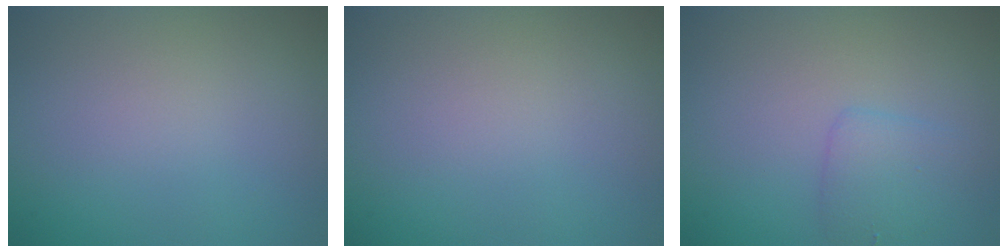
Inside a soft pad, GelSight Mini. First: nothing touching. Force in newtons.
{"total": 0.0}
{"total": 2.2, "press": 2.2, "slide": 0.2}